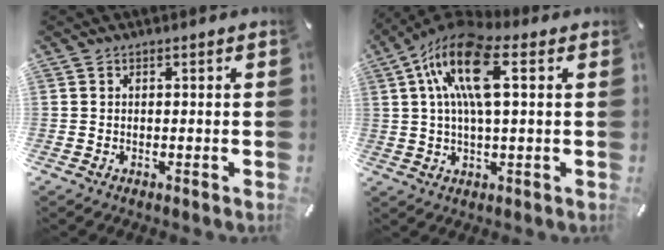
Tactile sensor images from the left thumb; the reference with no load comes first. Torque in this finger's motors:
{"motor_torque": [0.26, 1.54, 2.11, -0.66, 0.77]}